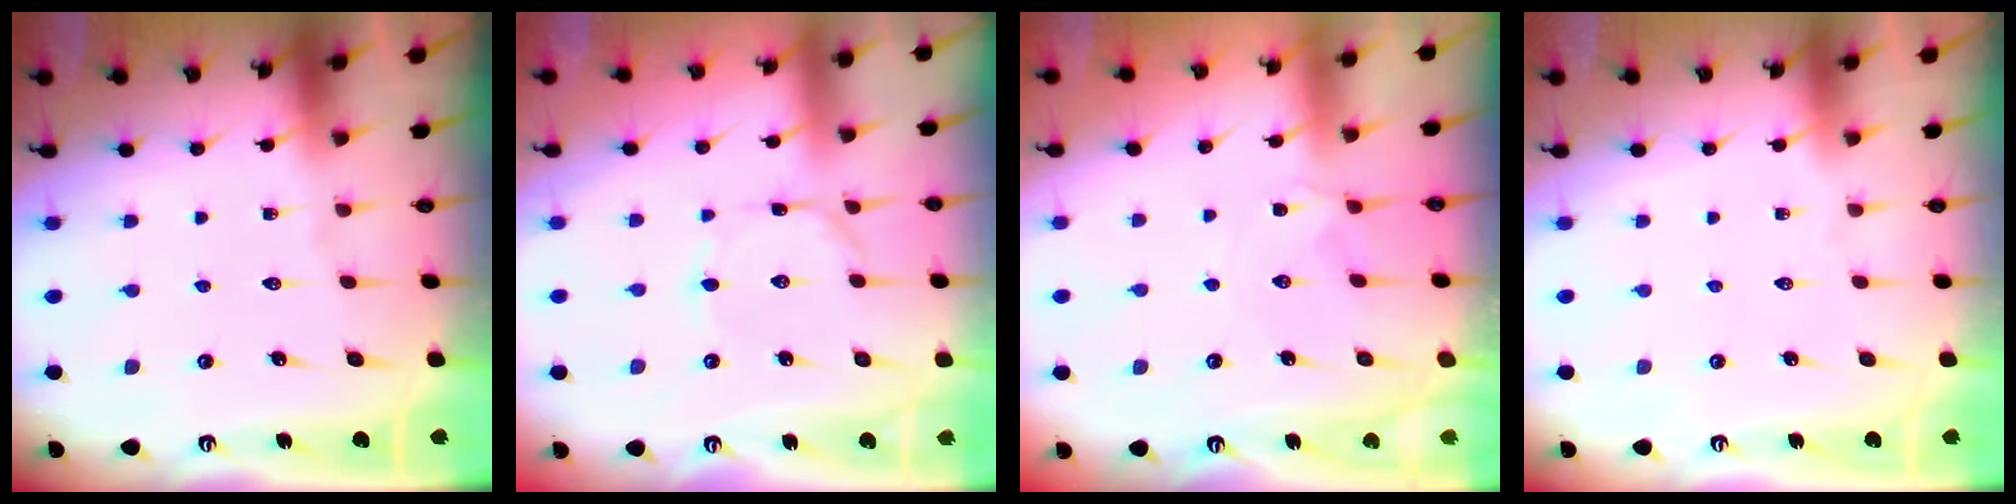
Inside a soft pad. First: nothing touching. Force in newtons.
{"total": 0.9, "press": 0.9, "slide": 0.0}
{"total": 2.9, "press": 2.9, "slide": 0.7}
{"total": 0.0}